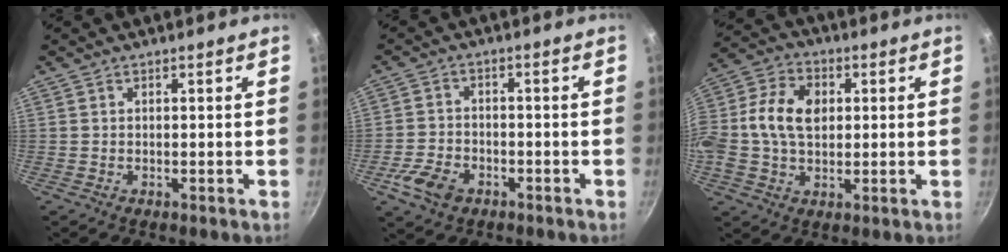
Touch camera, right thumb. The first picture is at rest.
{"total": 6.9, "force": [-3.4, 4.6, 3.8], "torque": [-0.074, 0.020, -0.064]}
{"total": 12.8, "force": [1.4, 8.9, 9.0], "torque": [-0.159, 0.015, 0.007]}